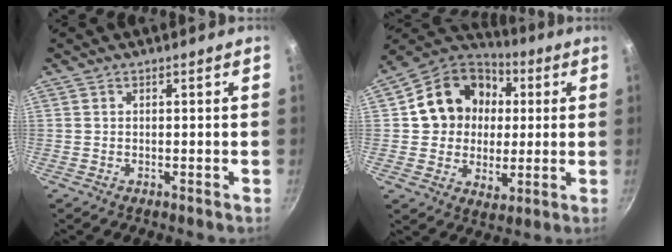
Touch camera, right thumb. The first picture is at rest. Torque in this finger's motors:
{"motor_torque": [-1.00, 1.33, 0.53, -0.51, 0.11]}